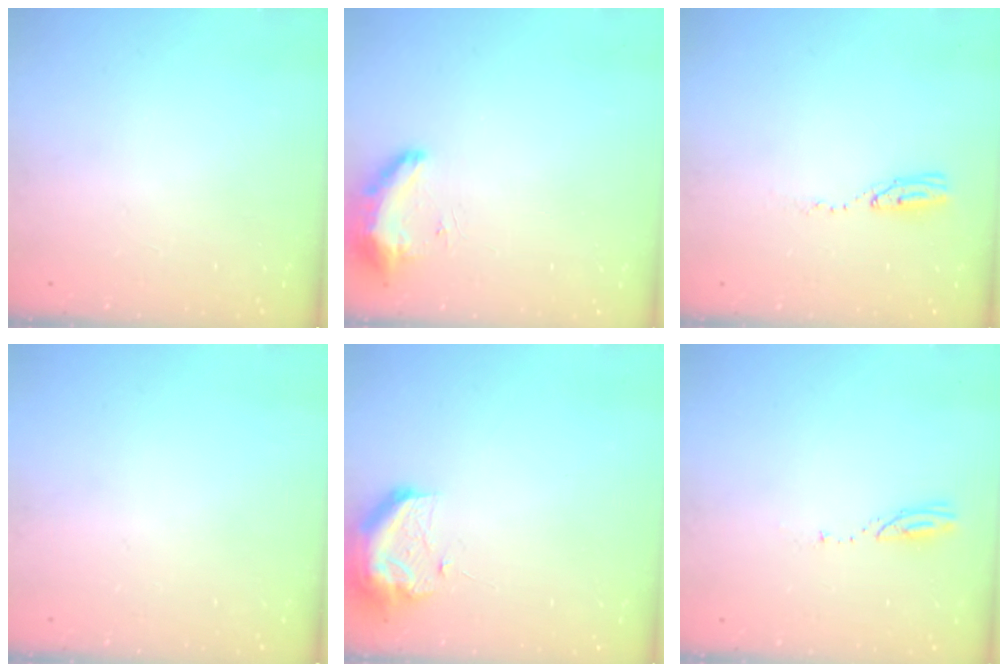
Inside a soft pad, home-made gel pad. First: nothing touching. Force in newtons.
{"total": 17.3, "press": 10.6, "slide": 13.6}
{"total": 4.3, "press": 4.3, "slide": 0.4}
{"total": 0.0}
{"total": 11.1, "press": 11.0, "slide": 1.2}
{"total": 3.0, "press": 3.0, "slide": 0.2}